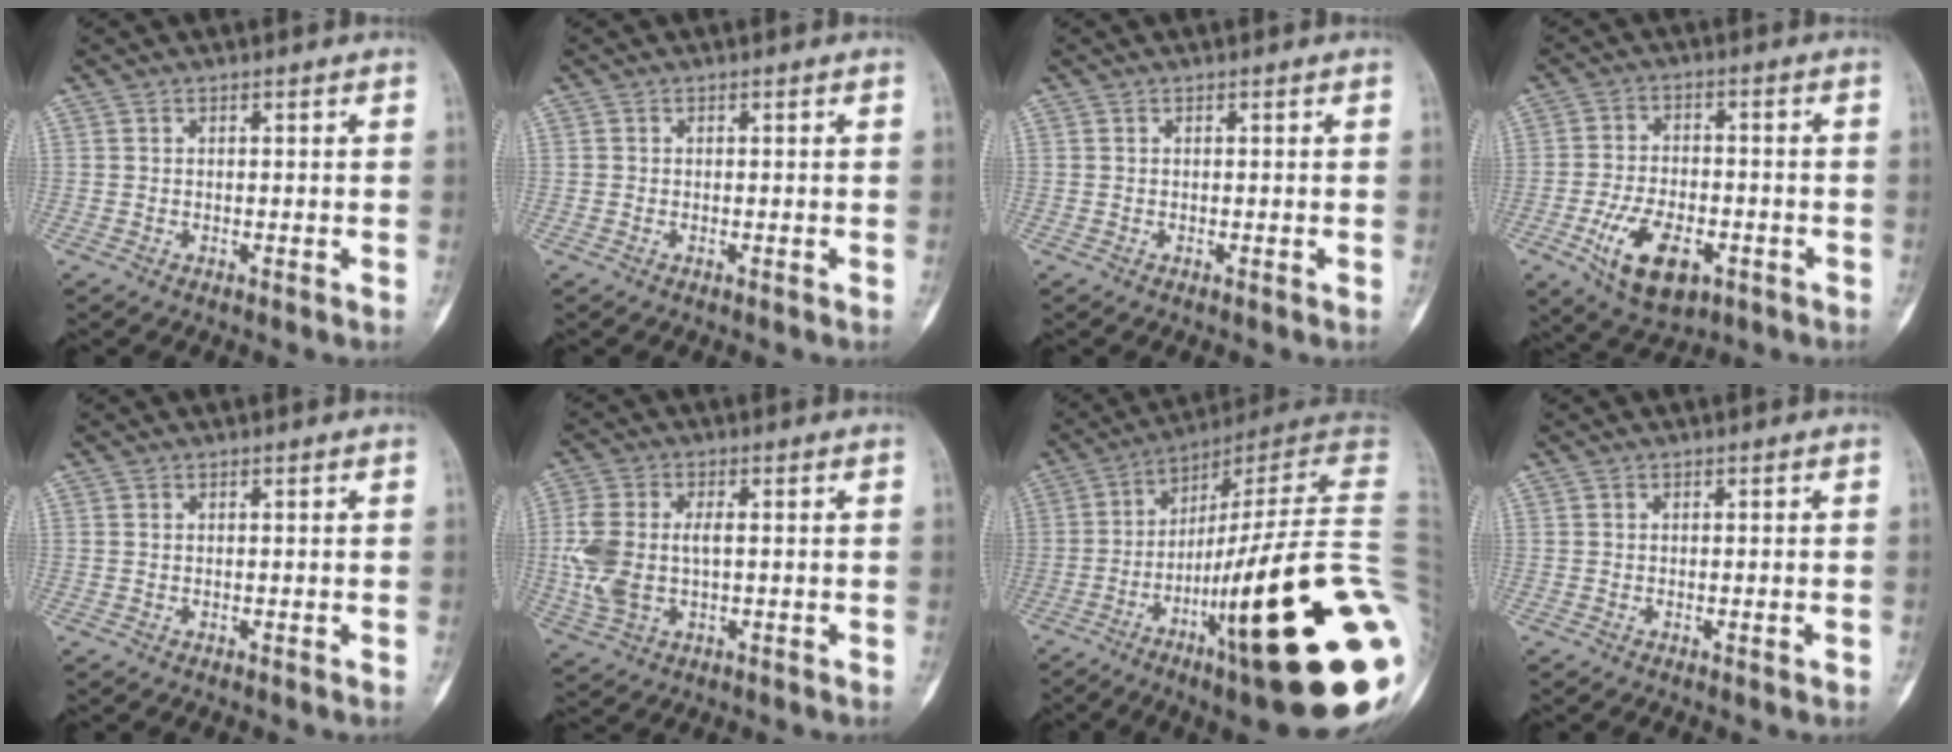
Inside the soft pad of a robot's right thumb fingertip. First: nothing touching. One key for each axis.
{"total": 0.0}
{"total": 0.0}
{"total": 11.9, "fx": -4.8, "fy": 6.6, "fz": 8.7, "tx": -0.137, "ty": 0.012, "tz": -0.075}
{"total": 0.0}
{"total": 9.6, "fx": -0.4, "fy": 5.2, "fz": 8.0, "tx": -0.192, "ty": 0.009, "tz": -0.003}
{"total": 32.1, "fx": -6.7, "fy": 4.7, "fz": 31.0, "tx": -0.373, "ty": 0.013, "tz": -0.107}
{"total": 1.0, "fx": -0.3, "fy": 0.3, "fz": 0.9, "tx": -0.009, "ty": 0.001, "tz": -0.001}